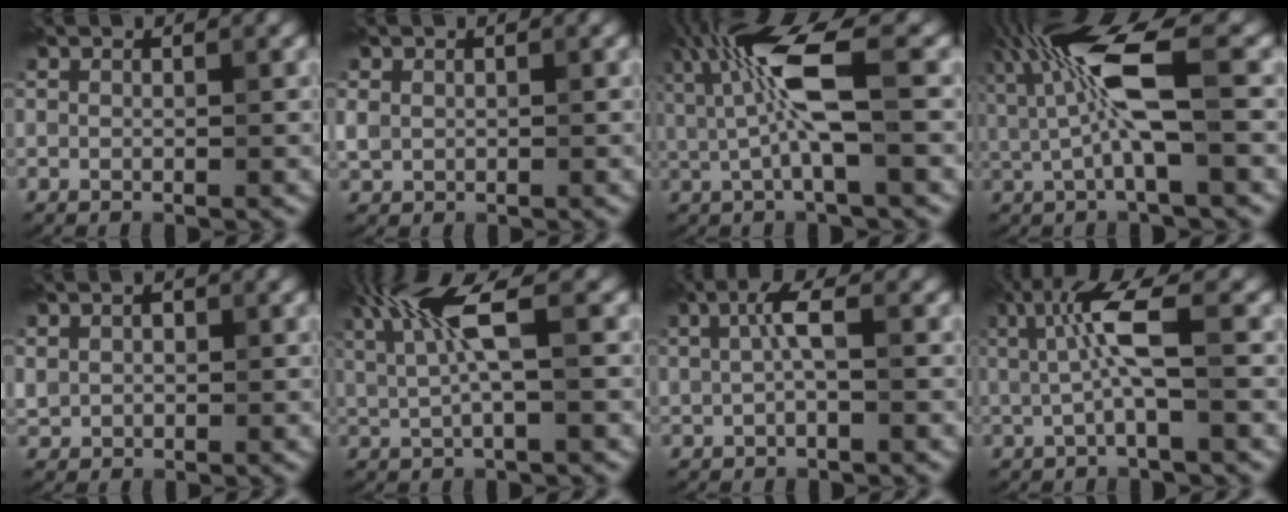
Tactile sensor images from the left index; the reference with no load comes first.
{"total": 1.2, "force": [0.3, 1.1, 0.4], "torque": [-0.008, -0.001, 0.007]}
{"total": 7.3, "force": [1.5, 1.5, 7.0], "torque": [-0.146, 0.004, 0.025]}
{"total": 8.3, "force": [1.7, 2.0, 7.9], "torque": [-0.162, 0.004, 0.030]}
{"total": 1.4, "force": [0.5, 1.1, 0.7], "torque": [-0.012, 0.001, 0.010]}
{"total": 6.2, "force": [1.9, 1.2, 5.7], "torque": [-0.116, 0.009, 0.036]}
{"total": 2.4, "force": [0.4, 0.5, 2.3], "torque": [-0.048, 0.003, 0.005]}
{"total": 4.9, "force": [0.7, 0.7, 4.8], "torque": [-0.098, 0.006, 0.014]}